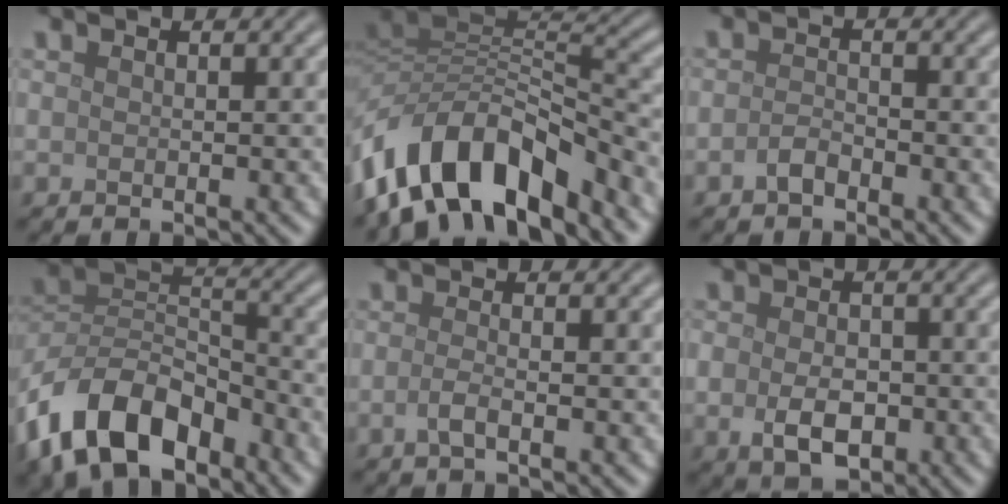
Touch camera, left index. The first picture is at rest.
{"total": 11.9, "force": [-7.3, 5.7, 7.4], "torque": [-0.127, 0.010, -0.144]}
{"total": 1.4, "force": [-1.0, 0.6, 0.8], "torque": [-0.018, 0.003, -0.021]}
{"total": 11.2, "force": [-6.7, 6.2, 6.5], "torque": [-0.121, 0.001, -0.139]}
{"total": 1.7, "force": [-0.6, 0.5, 1.5], "torque": [-0.028, -0.001, -0.017]}
{"total": 4.2, "force": [-1.0, 2.8, 2.9], "torque": [-0.056, -0.009, -0.018]}